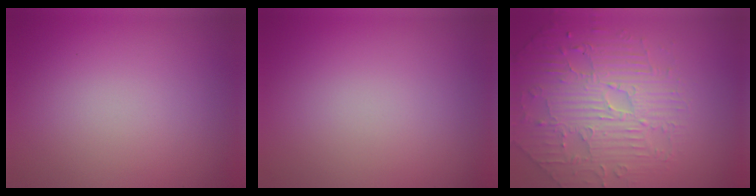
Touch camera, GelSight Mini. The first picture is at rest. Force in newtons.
{"total": 0.0}
{"total": 4.7, "press": 4.7, "slide": 0.5}